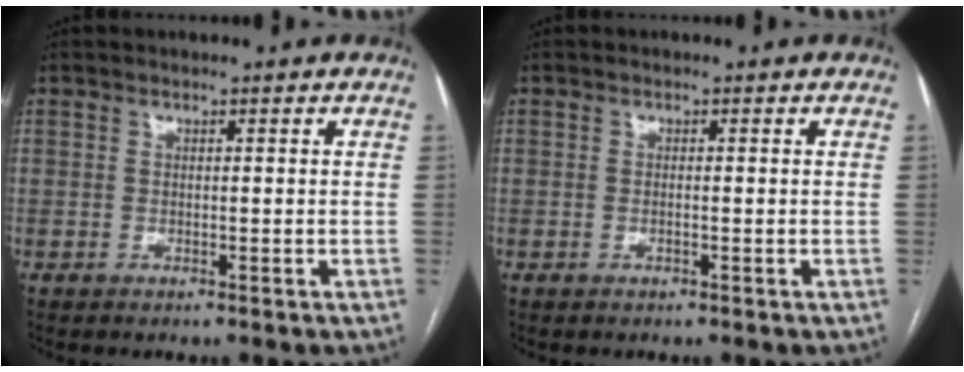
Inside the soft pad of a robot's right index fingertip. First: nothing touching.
{"total": 0.7, "force": [-0.3, 0.1, 0.6], "torque": [-0.013, 0.000, -0.003]}